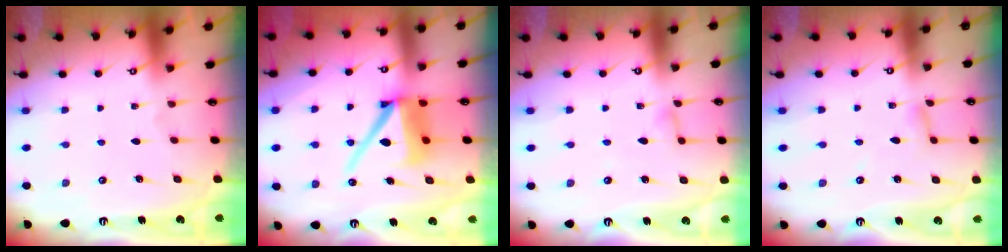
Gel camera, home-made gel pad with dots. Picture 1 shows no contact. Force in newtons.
{"total": 12.5, "press": 12.4, "slide": 1.5}
{"total": 3.4, "press": 3.4, "slide": 0.4}
{"total": 2.5, "press": 2.5, "slide": 0.2}